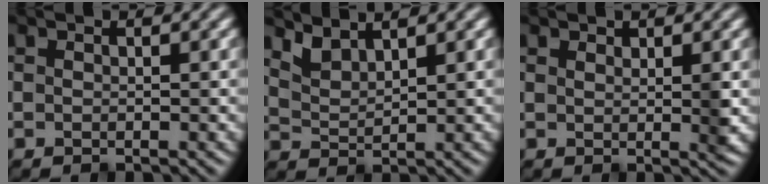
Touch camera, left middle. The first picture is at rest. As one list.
[{"total": 2.3, "force": [2.1, 0.6, 0.8], "torque": [-0.029, -0.001, 0.048]}, {"total": 1.5, "force": [1.1, 0.3, 1.0], "torque": [-0.014, -0.004, 0.023]}]